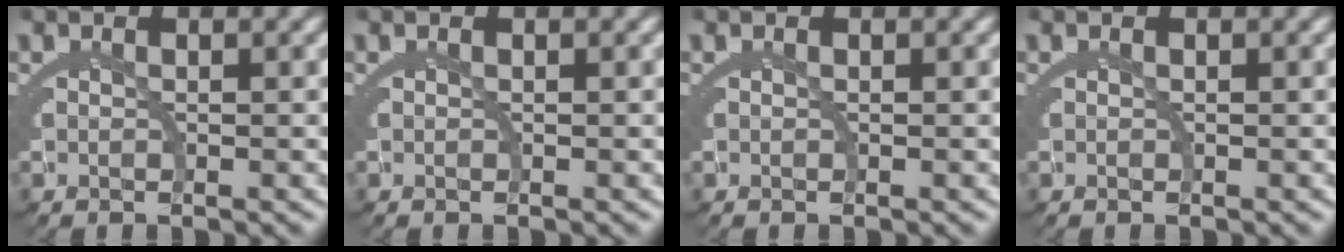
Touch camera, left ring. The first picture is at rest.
{"total": 0.0}
{"total": 0.0}
{"total": 0.0}